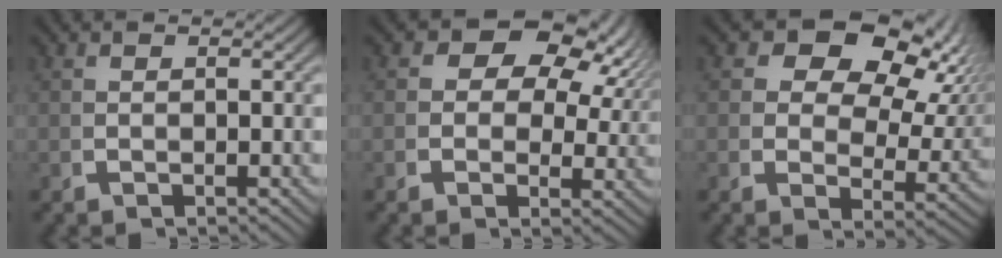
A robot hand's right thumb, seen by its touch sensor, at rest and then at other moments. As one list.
[{"total": 7.3, "force": [2.5, 4.7, 5.0], "torque": [-0.079, -0.003, 0.035]}, {"total": 10.7, "force": [3.9, 6.8, 7.2], "torque": [-0.124, -0.016, 0.060]}]